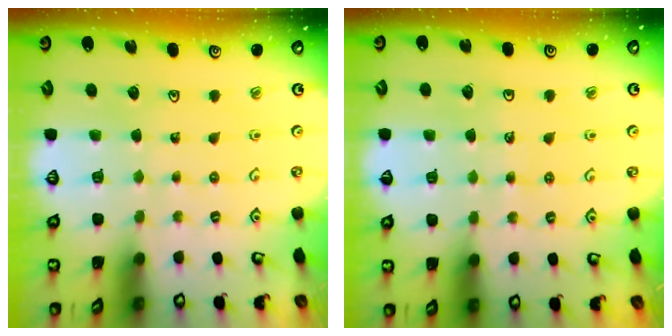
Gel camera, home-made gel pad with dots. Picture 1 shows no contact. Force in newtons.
{"total": 4.8, "press": 4.7, "slide": 0.6}